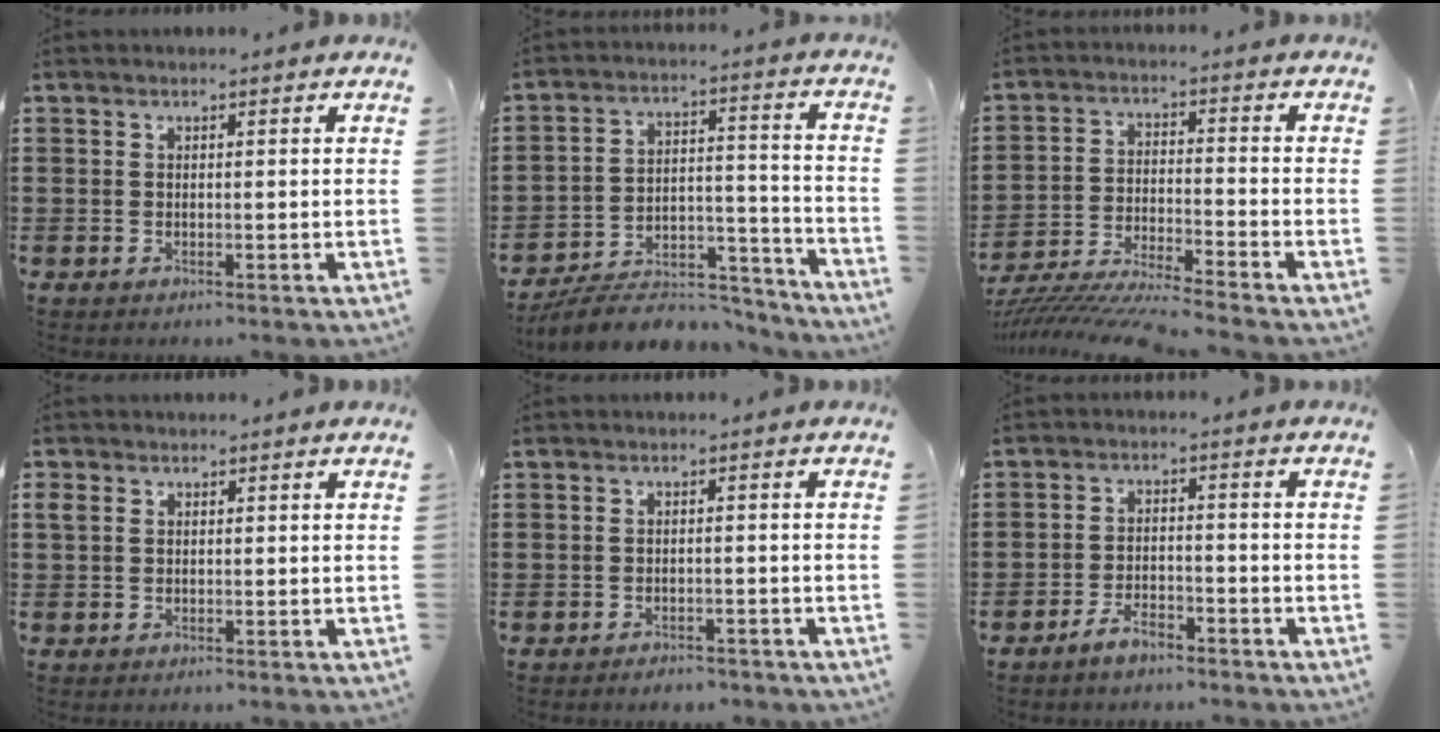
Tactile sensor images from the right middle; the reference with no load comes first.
{"total": 8.1, "force": [-7.4, 2.0, 2.5], "torque": [-0.034, 0.024, -0.141]}
{"total": 7.7, "force": [-7.4, 0.1, 2.1], "torque": [-0.042, -0.001, -0.147]}
{"total": 1.2, "force": [0.4, 1.0, 0.5], "torque": [-0.013, 0.008, 0.007]}
{"total": 1.7, "force": [-1.7, 0.4, 0.0], "torque": [-0.006, 0.003, -0.037]}
{"total": 4.1, "force": [-3.5, 1.4, 1.6], "torque": [-0.033, 0.010, -0.071]}